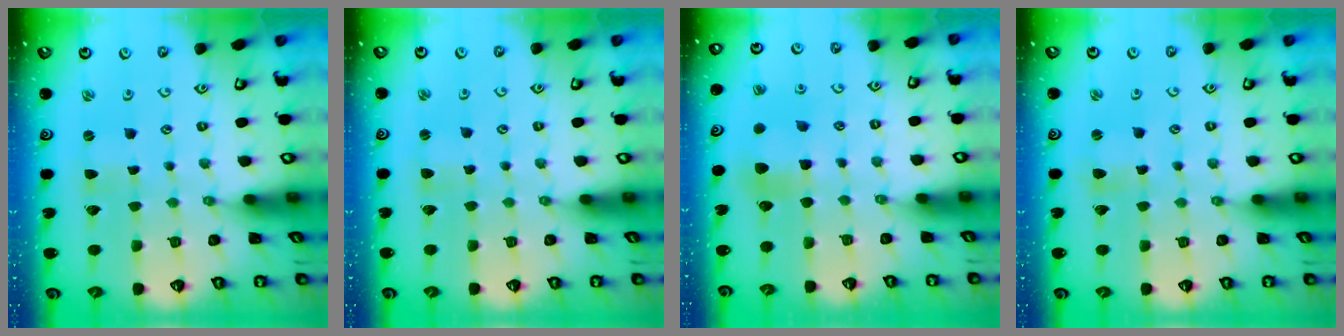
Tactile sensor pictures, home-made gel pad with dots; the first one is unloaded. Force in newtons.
{"total": 2.4, "press": 2.4, "slide": 0.3}
{"total": 5.6, "press": 5.6, "slide": 0.4}
{"total": 2.0, "press": 2.0, "slide": 0.4}